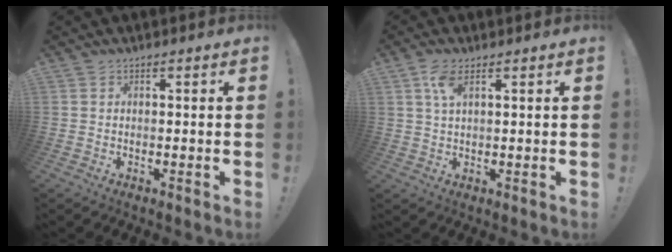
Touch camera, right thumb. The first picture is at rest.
{"total": 4.8, "force": [2.2, 1.9, 3.9], "torque": [-0.065, -0.004, 0.035]}